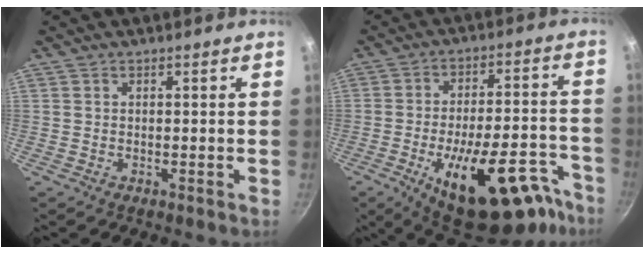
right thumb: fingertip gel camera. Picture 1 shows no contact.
{"total": 24.9, "force": [-13.7, 10.6, 18.0], "torque": [-0.196, 0.062, -0.190]}